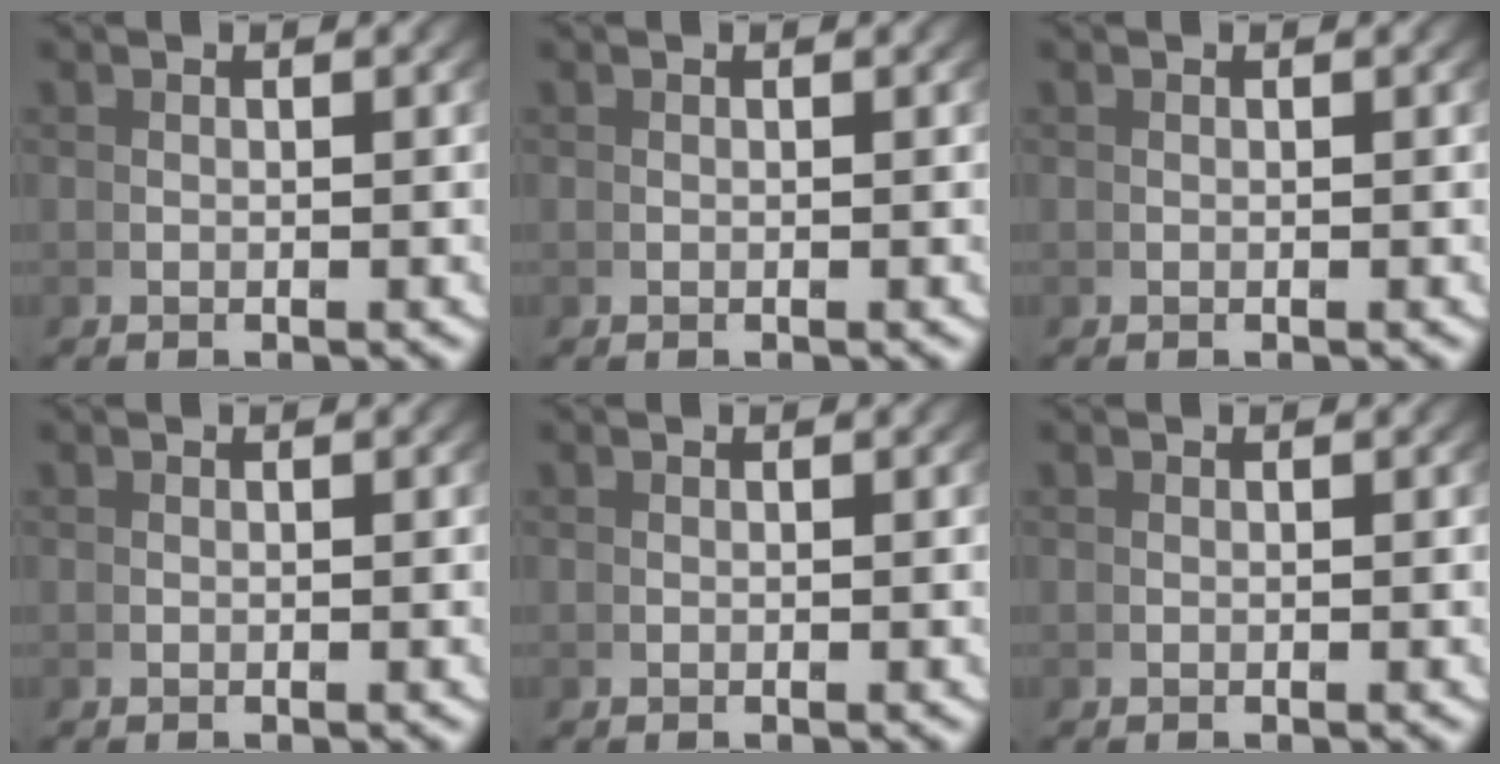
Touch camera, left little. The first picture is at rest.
{"total": 0.0}
{"total": 0.0}
{"total": 0.0}
{"total": 0.0}
{"total": 0.0}